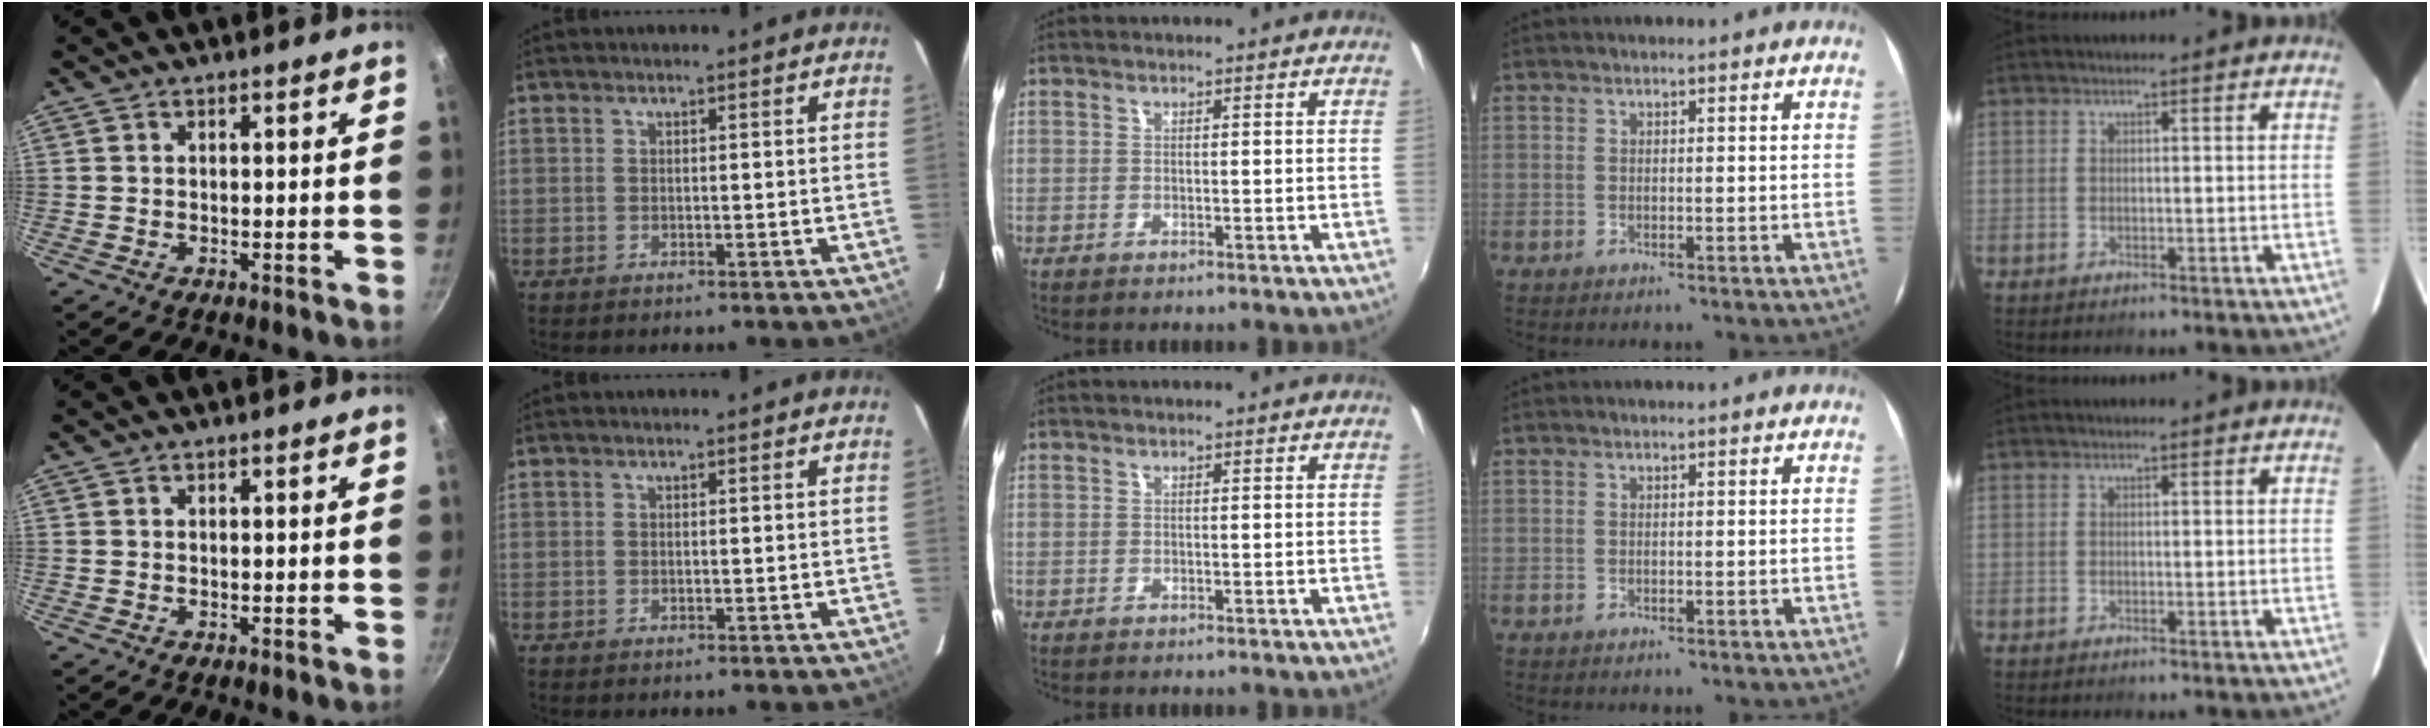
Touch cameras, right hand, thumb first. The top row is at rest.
{}